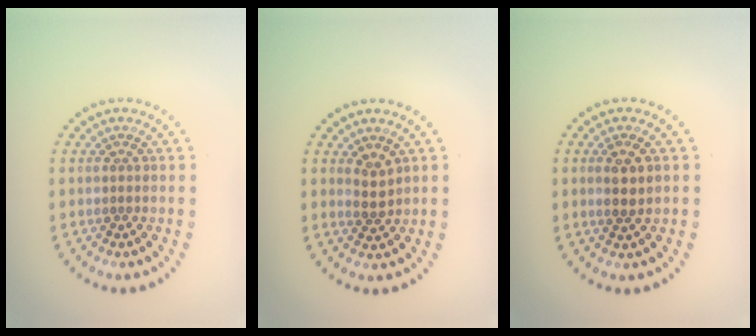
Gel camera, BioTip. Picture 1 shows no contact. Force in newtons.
{"total": 1.8, "press": 1.7, "slide": 0.7}
{"total": 1.7, "press": 1.6, "slide": 0.5}